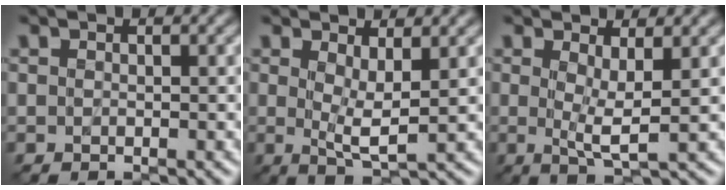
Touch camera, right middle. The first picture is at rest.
{"total": 2.5, "force": [0.6, 0.4, 2.4], "torque": [-0.047, -0.008, 0.013]}
{"total": 2.3, "force": [0.4, 0.0, 2.2], "torque": [-0.046, -0.008, 0.007]}